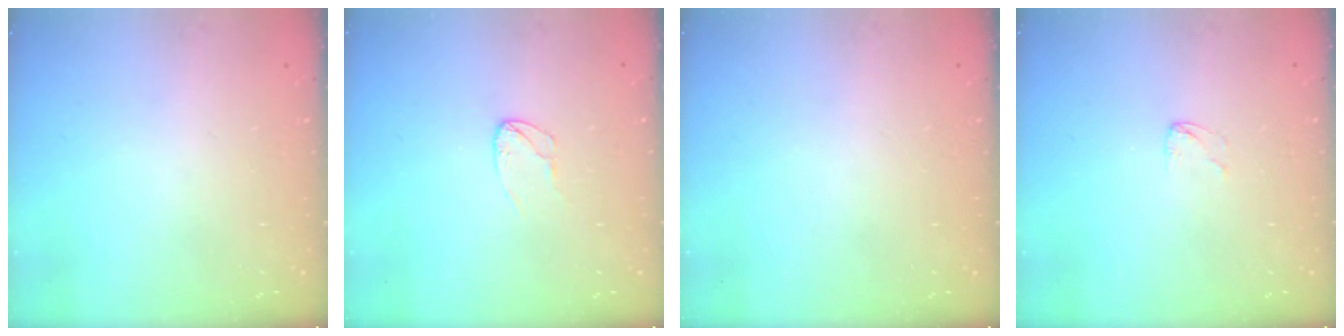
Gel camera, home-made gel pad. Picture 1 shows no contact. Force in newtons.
{"total": 4.8, "press": 4.8, "slide": 0.3}
{"total": 0.0}
{"total": 2.9, "press": 2.9, "slide": 0.2}